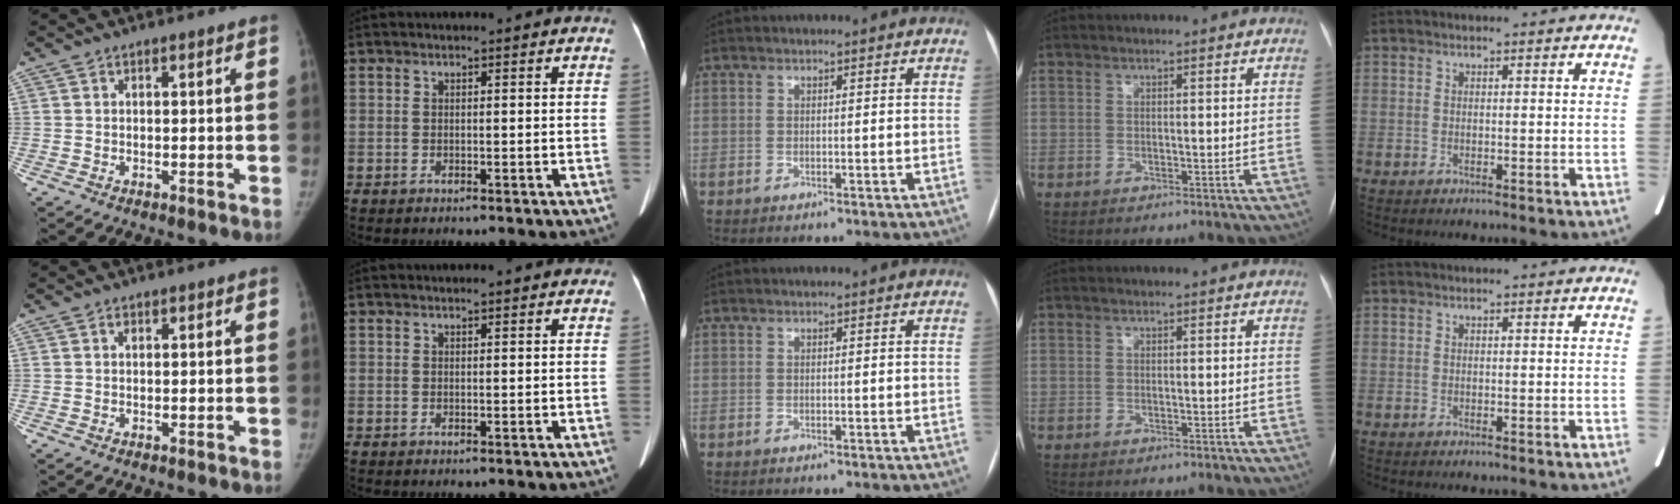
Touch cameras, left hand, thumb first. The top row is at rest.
{"thumb": {"total": 0.6, "force": [0.3, 0.4, 0.4], "torque": [-0.004, -0.001, 0.004]}, "index": {"total": 1.0, "force": [0.8, 0.3, 0.6], "torque": [-0.012, 0.008, 0.009]}}